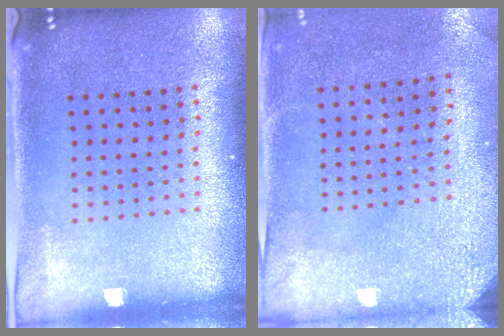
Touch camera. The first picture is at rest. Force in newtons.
{"total": 3.0, "press": 2.4, "slide": 1.7}